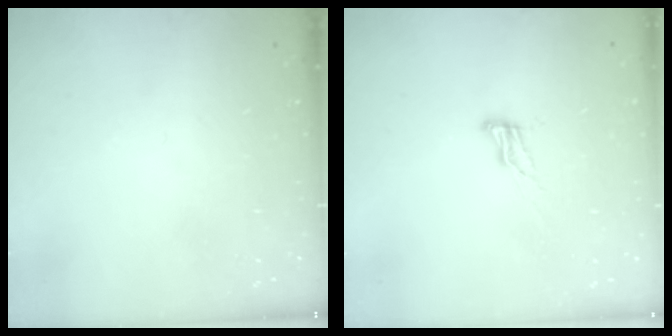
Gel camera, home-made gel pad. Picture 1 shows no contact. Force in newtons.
{"total": 6.2, "press": 6.1, "slide": 0.7}